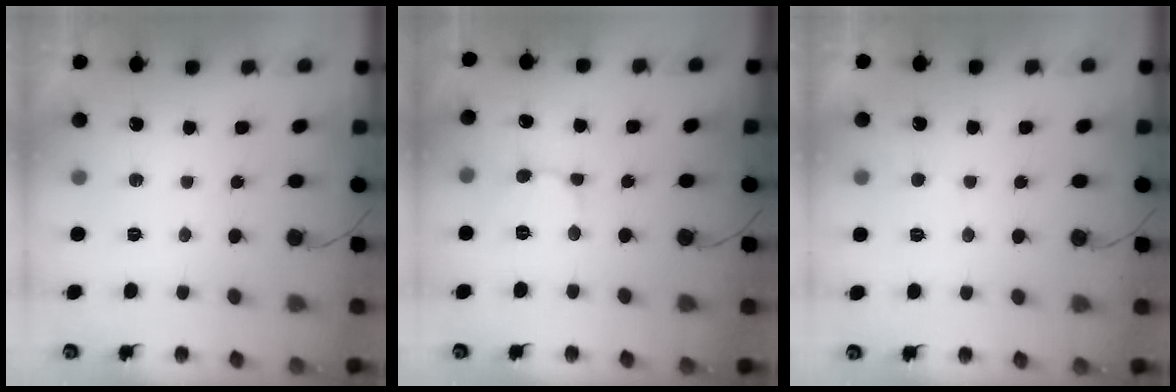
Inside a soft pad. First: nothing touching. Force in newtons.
{"total": 2.4, "press": 2.4, "slide": 0.2}
{"total": 1.6, "press": 1.6, "slide": 0.2}